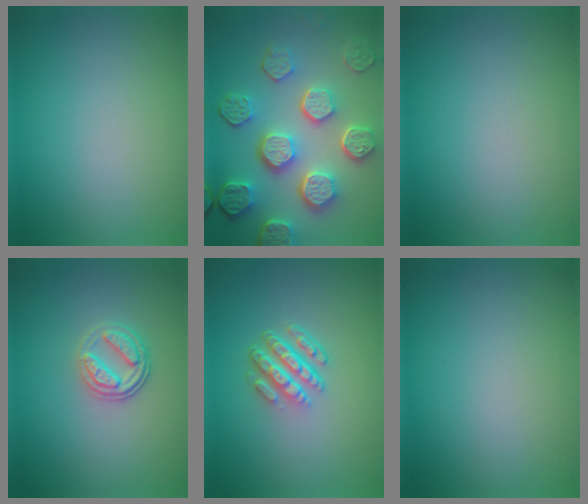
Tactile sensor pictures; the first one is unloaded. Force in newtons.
{"total": 8.4, "press": 6.2, "slide": 5.7}
{"total": 0.0}
{"total": 2.8, "press": 2.4, "slide": 1.3}
{"total": 4.3, "press": 3.0, "slide": 3.1}
{"total": 0.0}